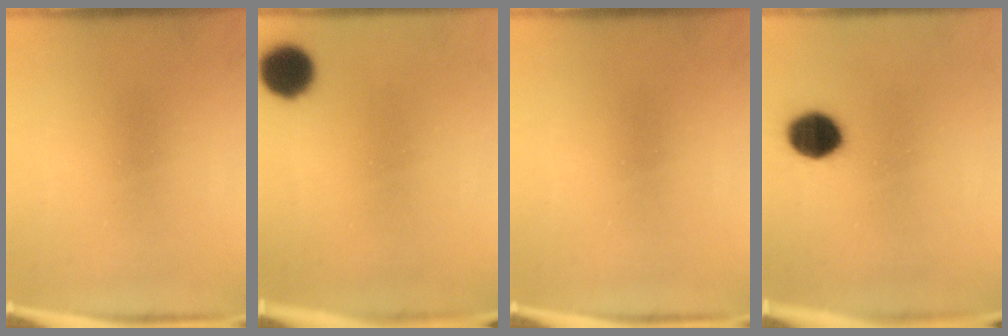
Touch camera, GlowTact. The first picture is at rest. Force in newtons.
{"total": 8.7}
{"total": 0.0}
{"total": 8.8}